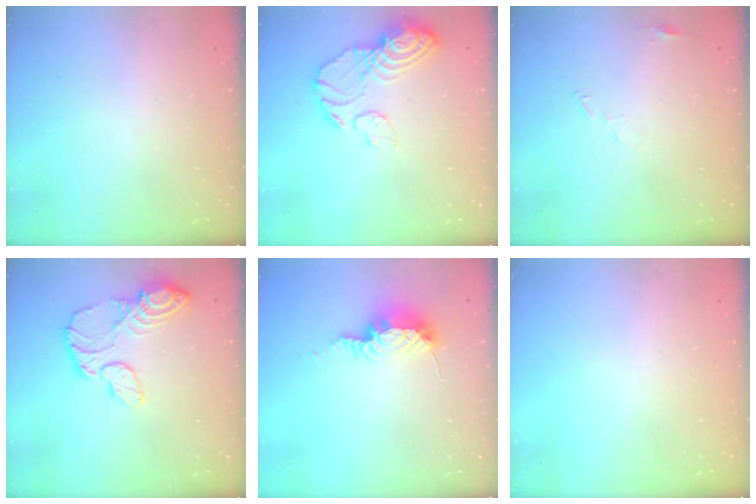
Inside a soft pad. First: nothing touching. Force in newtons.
{"total": 11.9, "press": 11.8, "slide": 1.0}
{"total": 3.0, "press": 3.0, "slide": 0.2}
{"total": 14.2, "press": 14.2, "slide": 1.3}
{"total": 8.7, "press": 8.7, "slide": 0.7}
{"total": 0.0}